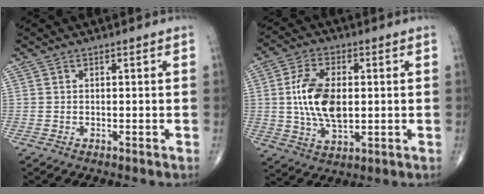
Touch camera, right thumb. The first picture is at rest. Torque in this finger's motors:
{"motor_torque": [1.34, 1.34, 1.39, 0.09, 0.16]}